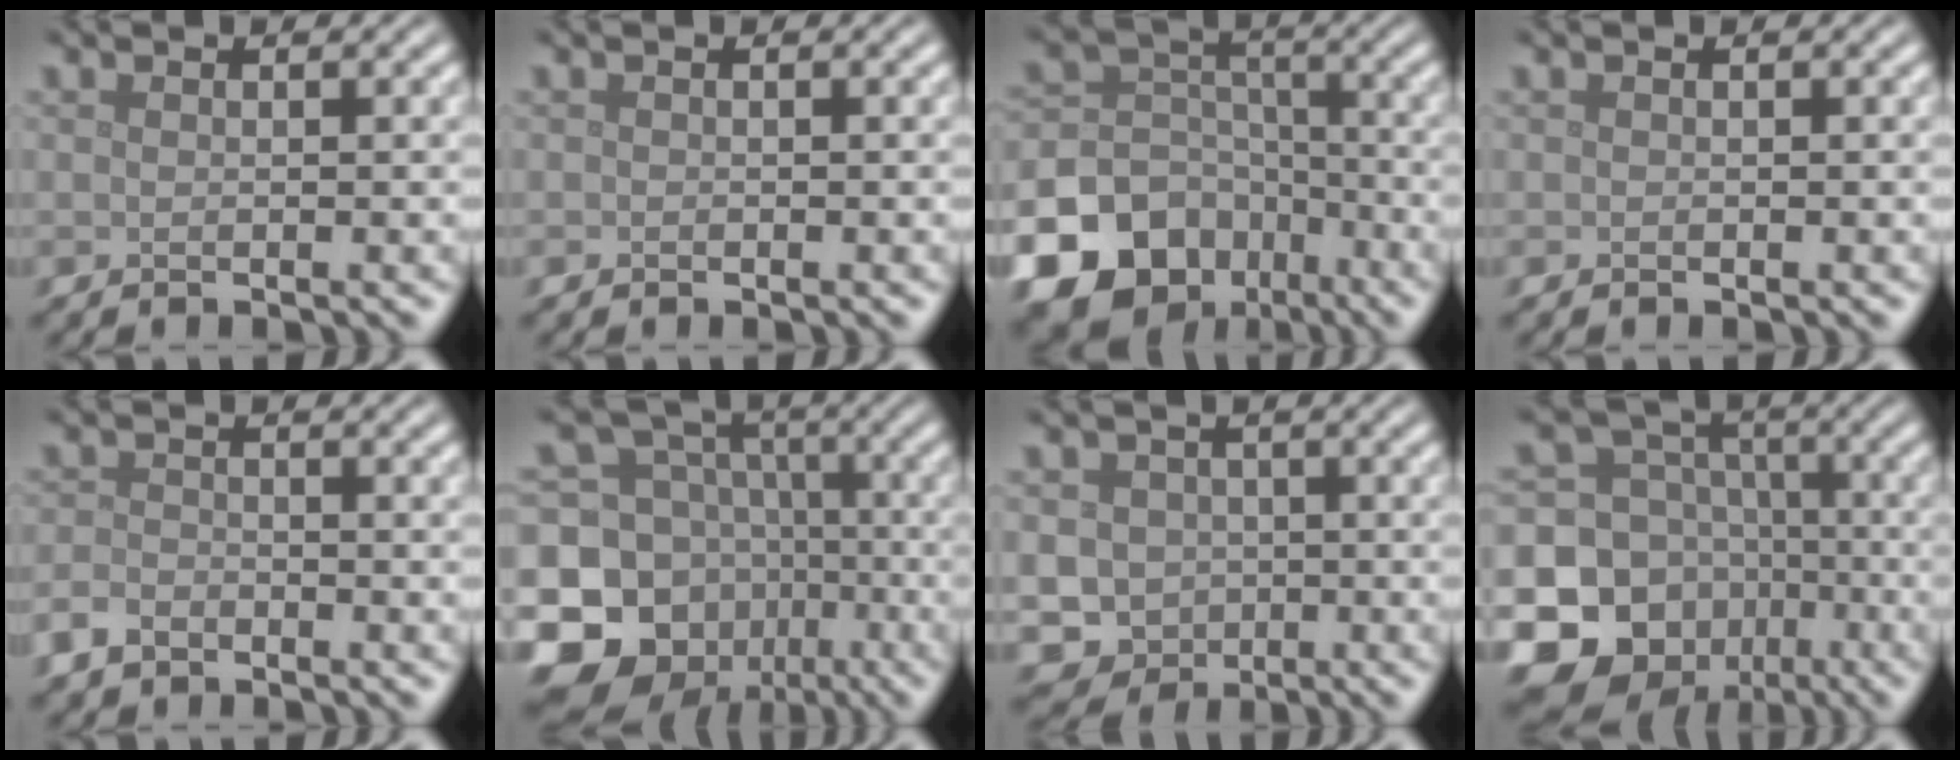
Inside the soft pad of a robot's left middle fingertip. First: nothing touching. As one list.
[{"total": 0.0}, {"total": 18.6, "force": [-10.7, 14.3, 5.1], "torque": [-0.126, -0.067, -0.188]}, {"total": 0.0}, {"total": 2.0, "force": [-1.5, 1.1, 0.8], "torque": [-0.016, 0.000, -0.036]}, {"total": 15.6, "force": [-6.0, 13.2, 5.7], "torque": [-0.153, -0.015, -0.112]}, {"total": 7.9, "force": [-2.0, 7.4, 2.1], "torque": [-0.034, -0.006, -0.062]}, {"total": 16.8, "force": [-6.7, 14.6, 4.8], "torque": [-0.130, -0.033, -0.120]}]